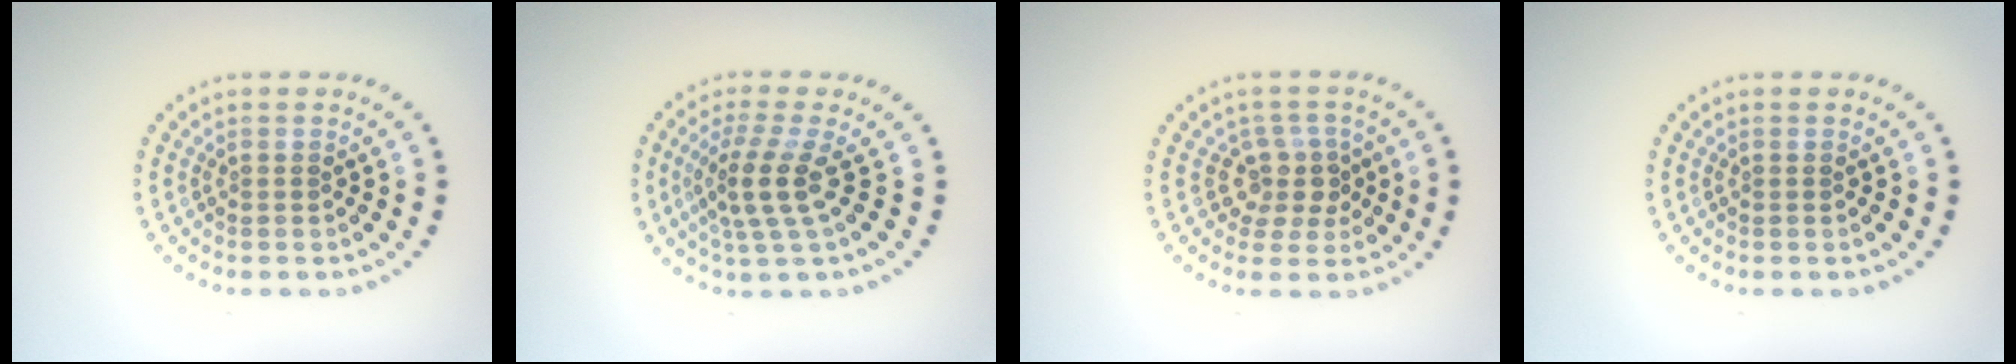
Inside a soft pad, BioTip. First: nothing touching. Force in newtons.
{"total": 3.6, "press": 2.7, "slide": 2.4}
{"total": 2.9, "press": 2.3, "slide": 1.7}
{"total": 0.0}